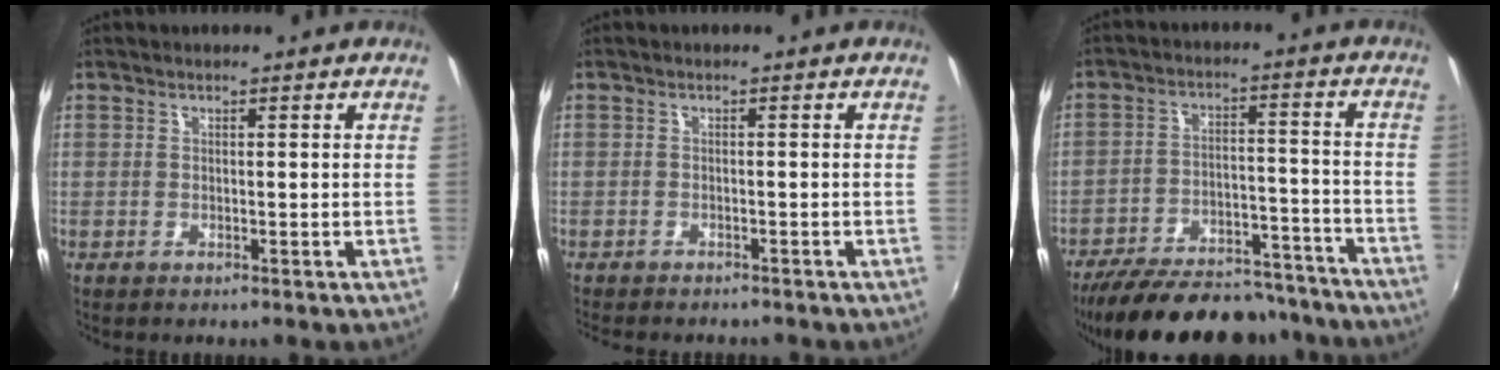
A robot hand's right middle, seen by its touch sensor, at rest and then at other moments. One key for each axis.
{"total": 4.9, "fx": -4.5, "fy": 1.2, "fz": 1.8, "tx": -0.045, "ty": -0.015, "tz": -0.067}
{"total": 26.2, "fx": -22.6, "fy": 8.3, "fz": 10.2, "tx": -0.197, "ty": 0.009, "tz": -0.300}